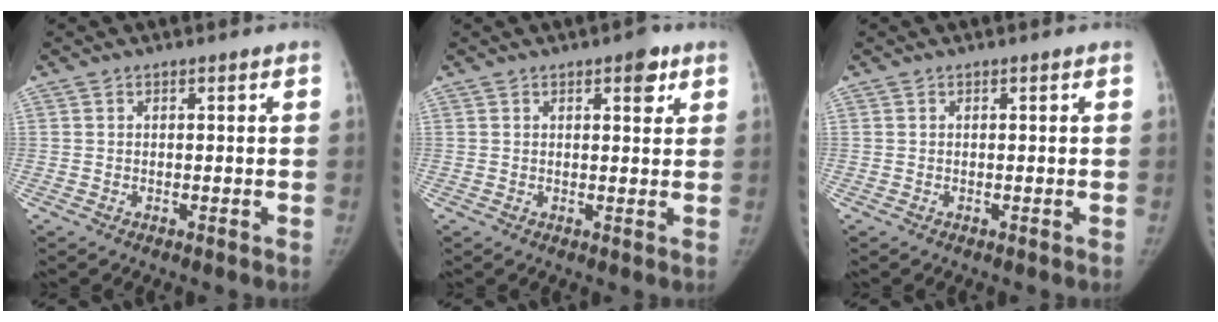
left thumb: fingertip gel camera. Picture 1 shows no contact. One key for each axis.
{"total": 3.8, "fx": 2.1, "fy": 1.6, "fz": 2.7, "tx": -0.019, "ty": -0.007, "tz": 0.023}
{"total": 0.0}